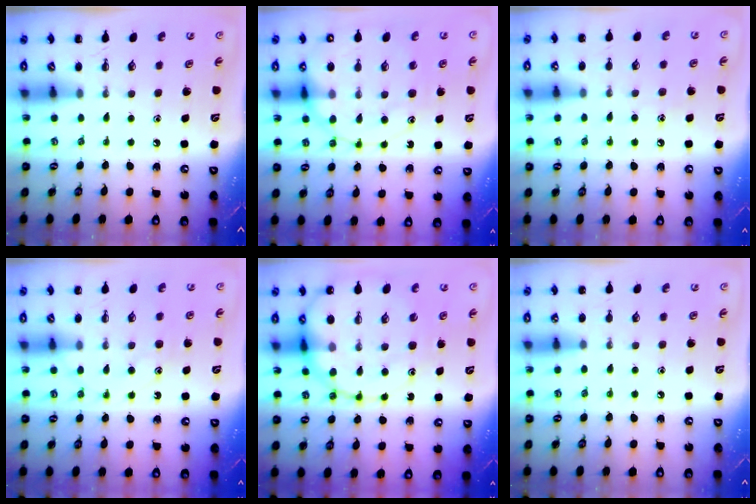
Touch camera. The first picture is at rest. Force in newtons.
{"total": 16.5, "press": 16.3, "slide": 2.6}
{"total": 8.1, "press": 7.9, "slide": 1.8}
{"total": 12.5, "press": 12.4, "slide": 0.7}
{"total": 19.4, "press": 19.2, "slide": 3.0}
{"total": 5.6, "press": 5.2, "slide": 2.1}